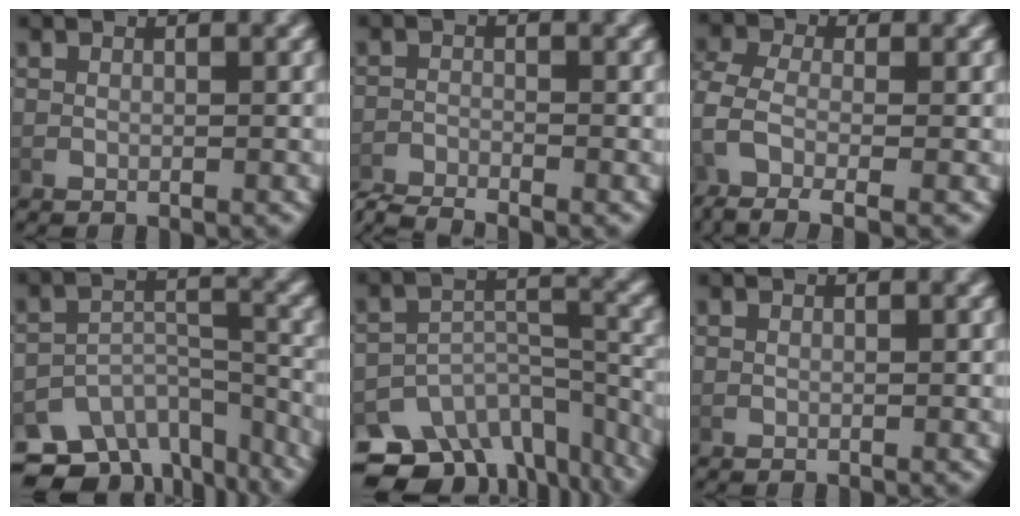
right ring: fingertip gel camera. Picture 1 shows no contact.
{"total": 3.1, "force": [-3.0, 0.6, 0.4], "torque": [-0.008, -0.010, -0.054]}
{"total": 5.7, "force": [-1.9, 3.2, 4.3], "torque": [-0.108, -0.028, -0.014]}
{"total": 10.8, "force": [-7.5, 6.5, 4.4], "torque": [-0.069, -0.031, -0.118]}
{"total": 12.5, "force": [-8.9, 7.2, 5.0], "torque": [-0.076, -0.033, -0.136]}
{"total": 0.7, "force": [0.0, -0.7, -0.2], "torque": [0.009, -0.007, 0.007]}